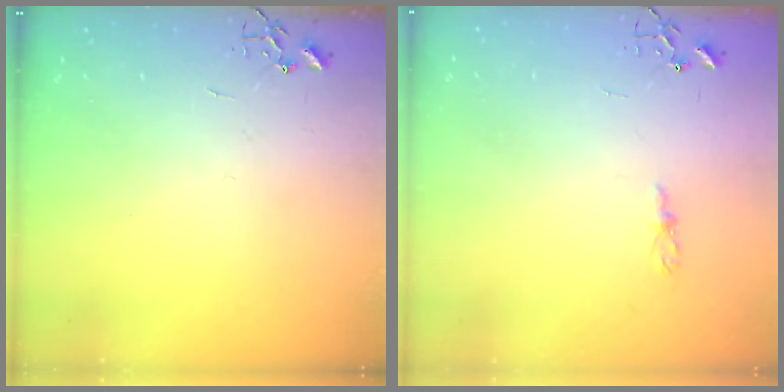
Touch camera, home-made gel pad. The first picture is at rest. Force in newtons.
{"total": 4.4, "press": 4.3, "slide": 0.5}